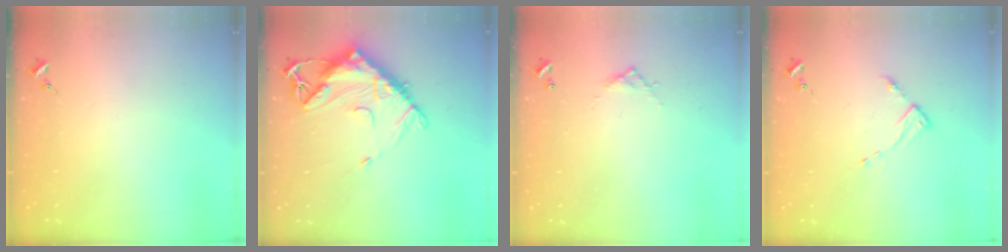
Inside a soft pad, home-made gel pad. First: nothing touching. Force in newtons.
{"total": 14.5, "press": 14.4, "slide": 1.4}
{"total": 4.2, "press": 4.2, "slide": 0.2}
{"total": 2.8, "press": 2.8, "slide": 0.4}